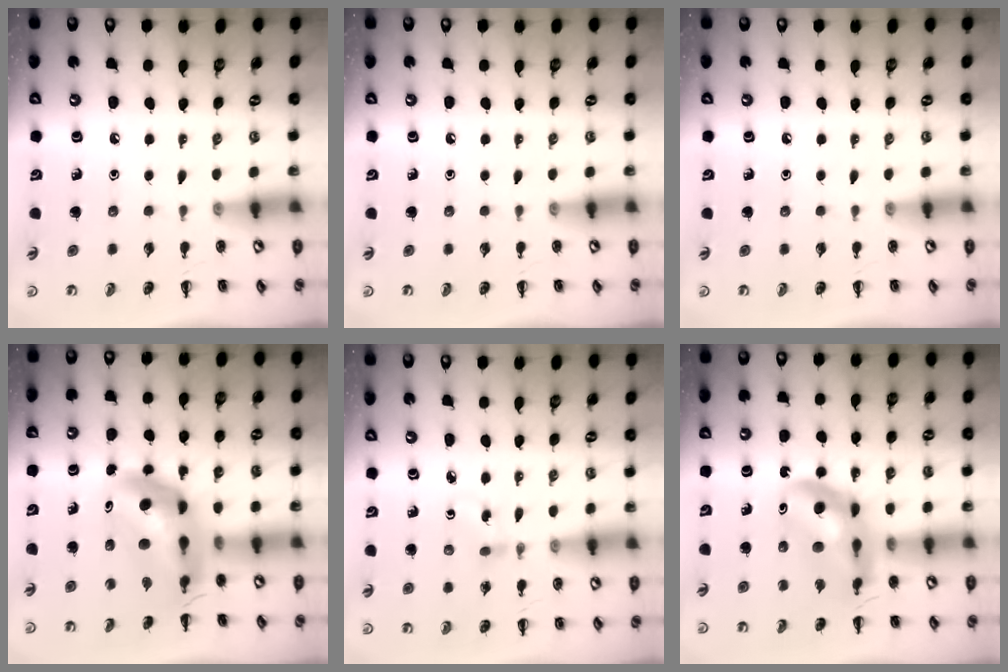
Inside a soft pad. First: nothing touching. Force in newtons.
{"total": 0.0}
{"total": 0.0}
{"total": 11.0, "press": 10.4, "slide": 3.5}
{"total": 2.0, "press": 1.7, "slide": 1.0}
{"total": 13.0, "press": 12.4, "slide": 4.1}